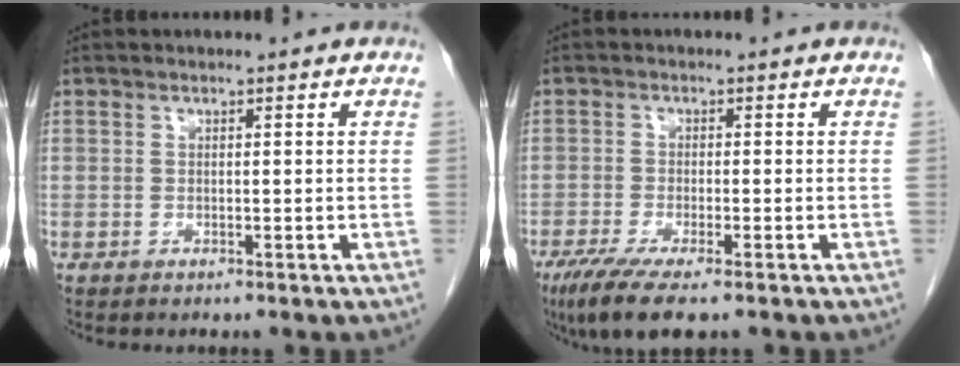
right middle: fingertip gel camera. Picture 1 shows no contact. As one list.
[{"total": 7.0, "force": [-4.7, 1.0, 5.1], "torque": [-0.087, -0.018, -0.077]}]